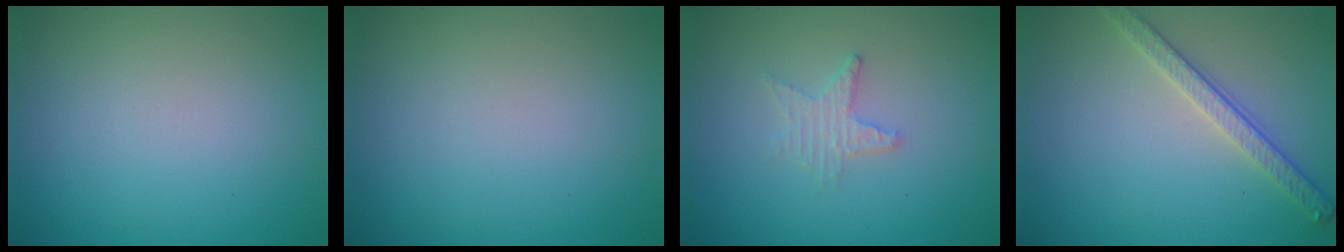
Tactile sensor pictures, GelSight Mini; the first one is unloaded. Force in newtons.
{"total": 0.0}
{"total": 1.7, "press": 1.6, "slide": 0.4}
{"total": 2.8, "press": 2.7, "slide": 0.8}